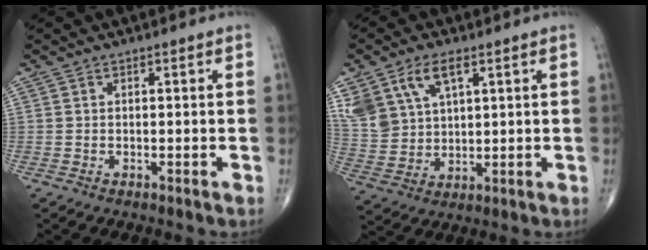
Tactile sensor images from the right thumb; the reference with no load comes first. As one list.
[{"total": 12.2, "force": [6.0, 7.3, 7.7], "torque": [-0.157, -0.012, 0.132]}]